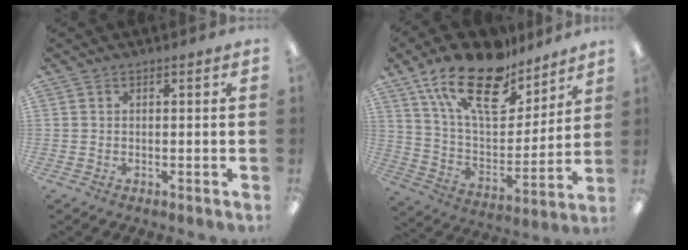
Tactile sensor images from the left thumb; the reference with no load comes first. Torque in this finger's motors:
{"motor_torque": [0.78, 0.72, 1.55, -1.22, 0.50]}